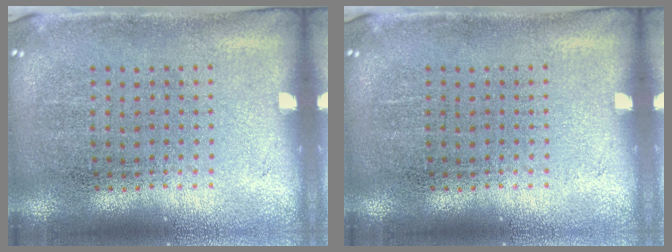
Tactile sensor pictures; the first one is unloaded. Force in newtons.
{"total": 0.0}